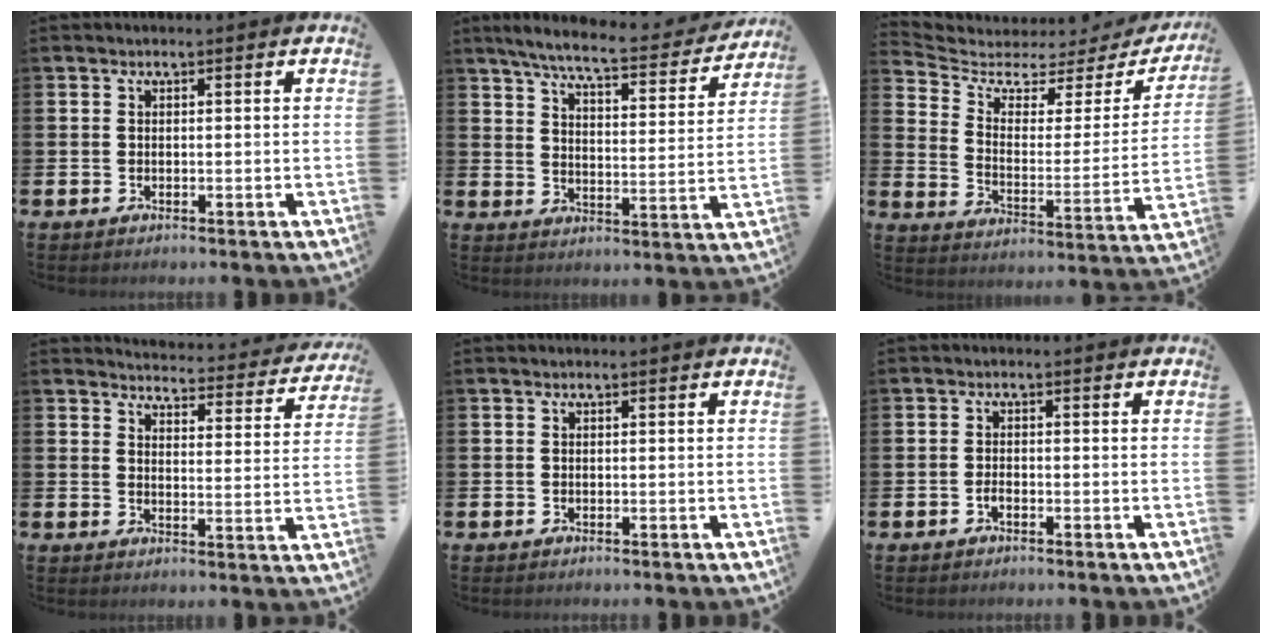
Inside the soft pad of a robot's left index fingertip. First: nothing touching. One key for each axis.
{"total": 7.3, "fx": 6.6, "fy": 0.7, "fz": 3.1, "tx": -0.078, "ty": -0.042, "tz": 0.107}
{"total": 4.2, "fx": 3.3, "fy": 2.2, "fz": 1.3, "tx": -0.053, "ty": -0.032, "tz": 0.044}
{"total": 3.6, "fx": 3.6, "fy": 0.5, "fz": 0.4, "tx": -0.011, "ty": -0.036, "tz": 0.054}
{"total": 0.0}
{"total": 1.0, "fx": -0.6, "fy": 0.4, "fz": 0.7, "tx": -0.020, "ty": 0.001, "tz": -0.011}